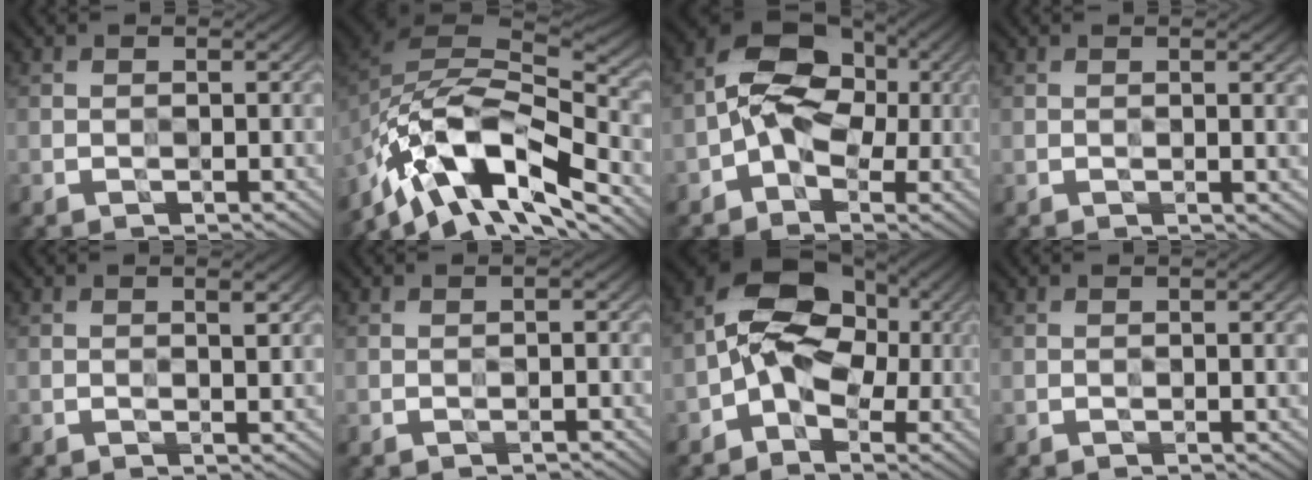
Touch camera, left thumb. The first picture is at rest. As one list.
[{"total": 15.3, "force": [-8.4, 7.2, 10.6], "torque": [-0.230, -0.002, -0.156]}, {"total": 7.7, "force": [-1.0, 5.3, 5.6], "torque": [-0.098, 0.017, -0.036]}, {"total": 1.7, "force": [0.5, 0.2, 1.6], "torque": [-0.025, -0.001, 0.007]}, {"total": 1.8, "force": [0.8, 0.1, 1.6], "torque": [-0.028, 0.000, 0.013]}, {"total": 0.5, "force": [-0.2, 0.1, 0.5], "torque": [-0.010, 0.002, -0.006]}, {"total": 8.8, "force": [-1.2, 6.0, 6.4], "torque": [-0.110, 0.017, -0.041]}, {"total": 2.0, "force": [0.4, 0.3, 1.9], "torque": [-0.028, 0.002, 0.006]}]